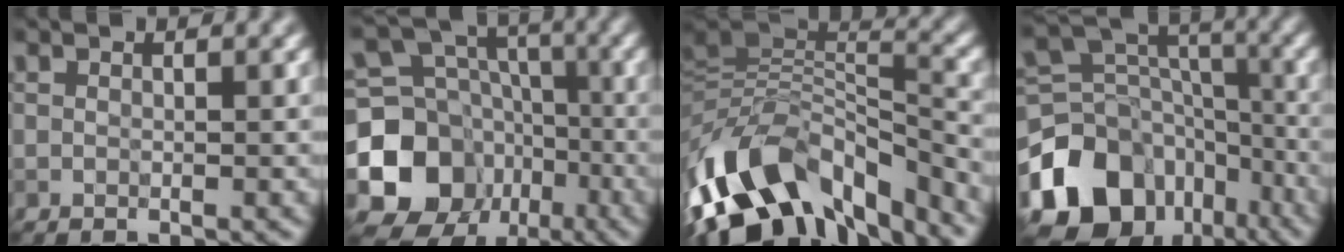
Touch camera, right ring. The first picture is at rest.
{"total": 11.8, "force": [-3.8, 9.8, 5.4], "torque": [-0.119, -0.004, -0.080]}
{"total": 13.1, "force": [-7.4, 6.1, 8.9], "torque": [-0.166, 0.024, -0.132]}
{"total": 13.7, "force": [-7.4, 9.6, 6.4], "torque": [-0.147, 0.009, -0.121]}